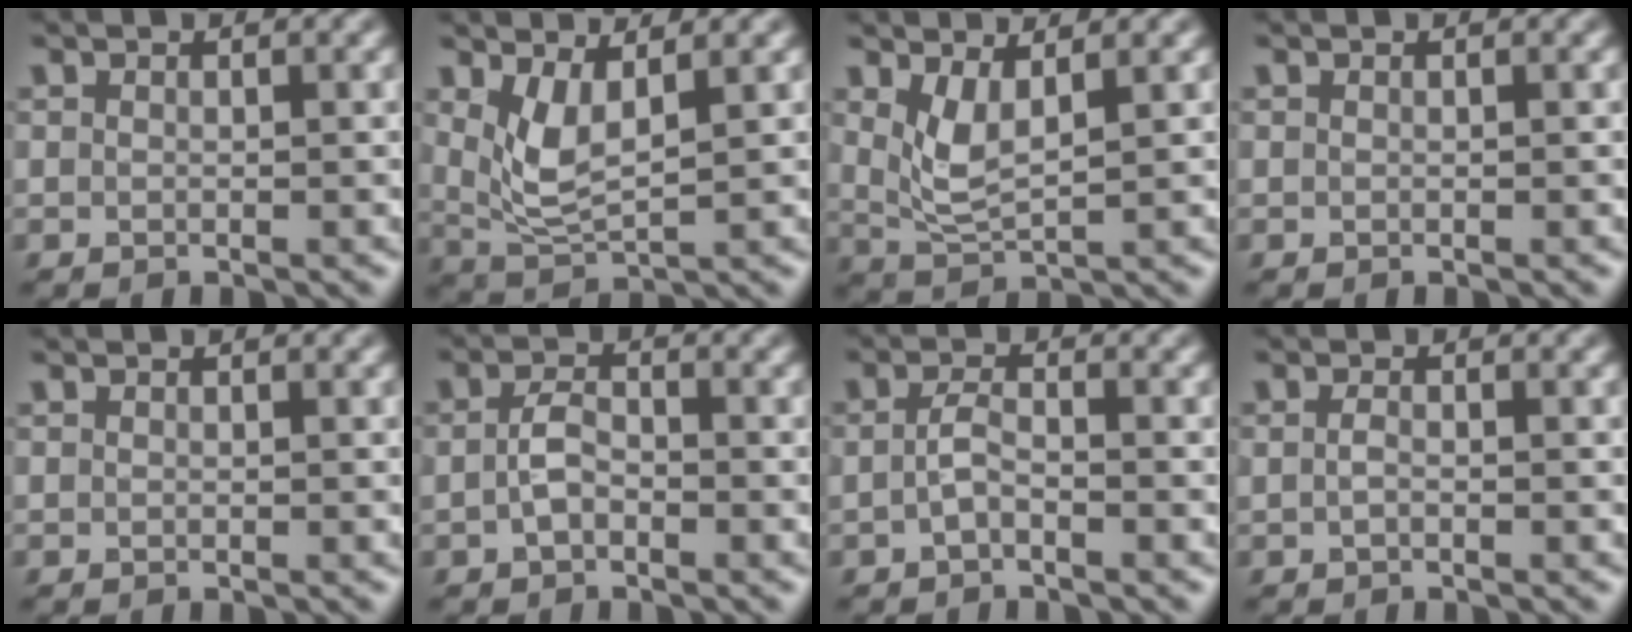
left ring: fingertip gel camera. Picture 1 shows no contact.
{"total": 3.4, "force": [1.4, 1.1, 3.0], "torque": [-0.072, -0.011, 0.034]}
{"total": 3.0, "force": [1.3, 0.9, 2.5], "torque": [-0.060, -0.010, 0.033]}
{"total": 0.0}
{"total": 0.0}
{"total": 2.1, "force": [-0.6, 1.1, 1.6], "torque": [-0.036, 0.006, -0.017]}
{"total": 1.6, "force": [-0.6, 0.5, 1.4], "torque": [-0.032, 0.003, -0.016]}
{"total": 0.8, "force": [-0.2, 0.3, 0.7], "torque": [-0.018, -0.001, -0.006]}